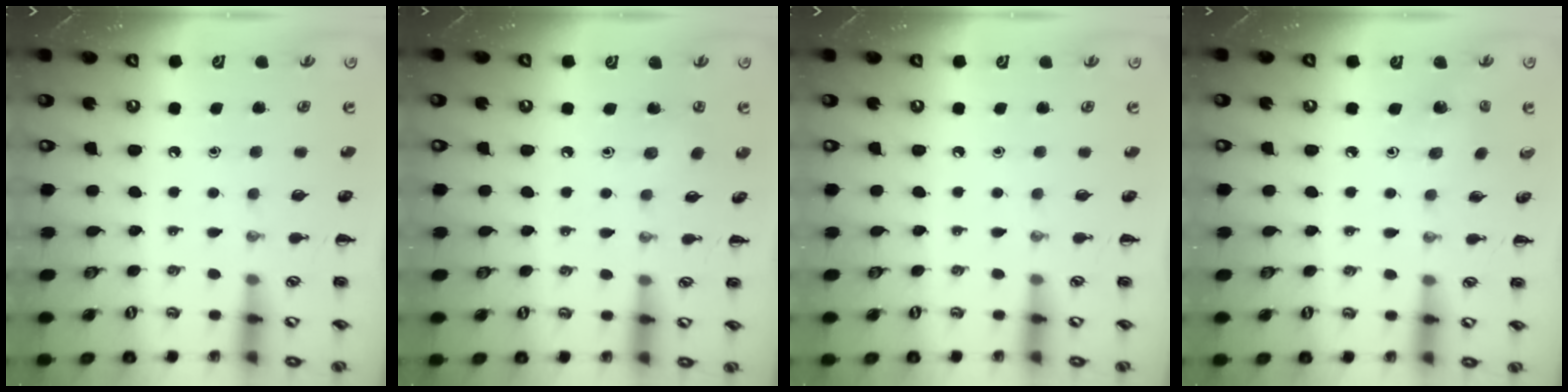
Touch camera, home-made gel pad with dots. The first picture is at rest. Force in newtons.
{"total": 3.4, "press": 3.3, "slide": 1.0}
{"total": 0.0}
{"total": 2.9, "press": 2.7, "slide": 0.9}